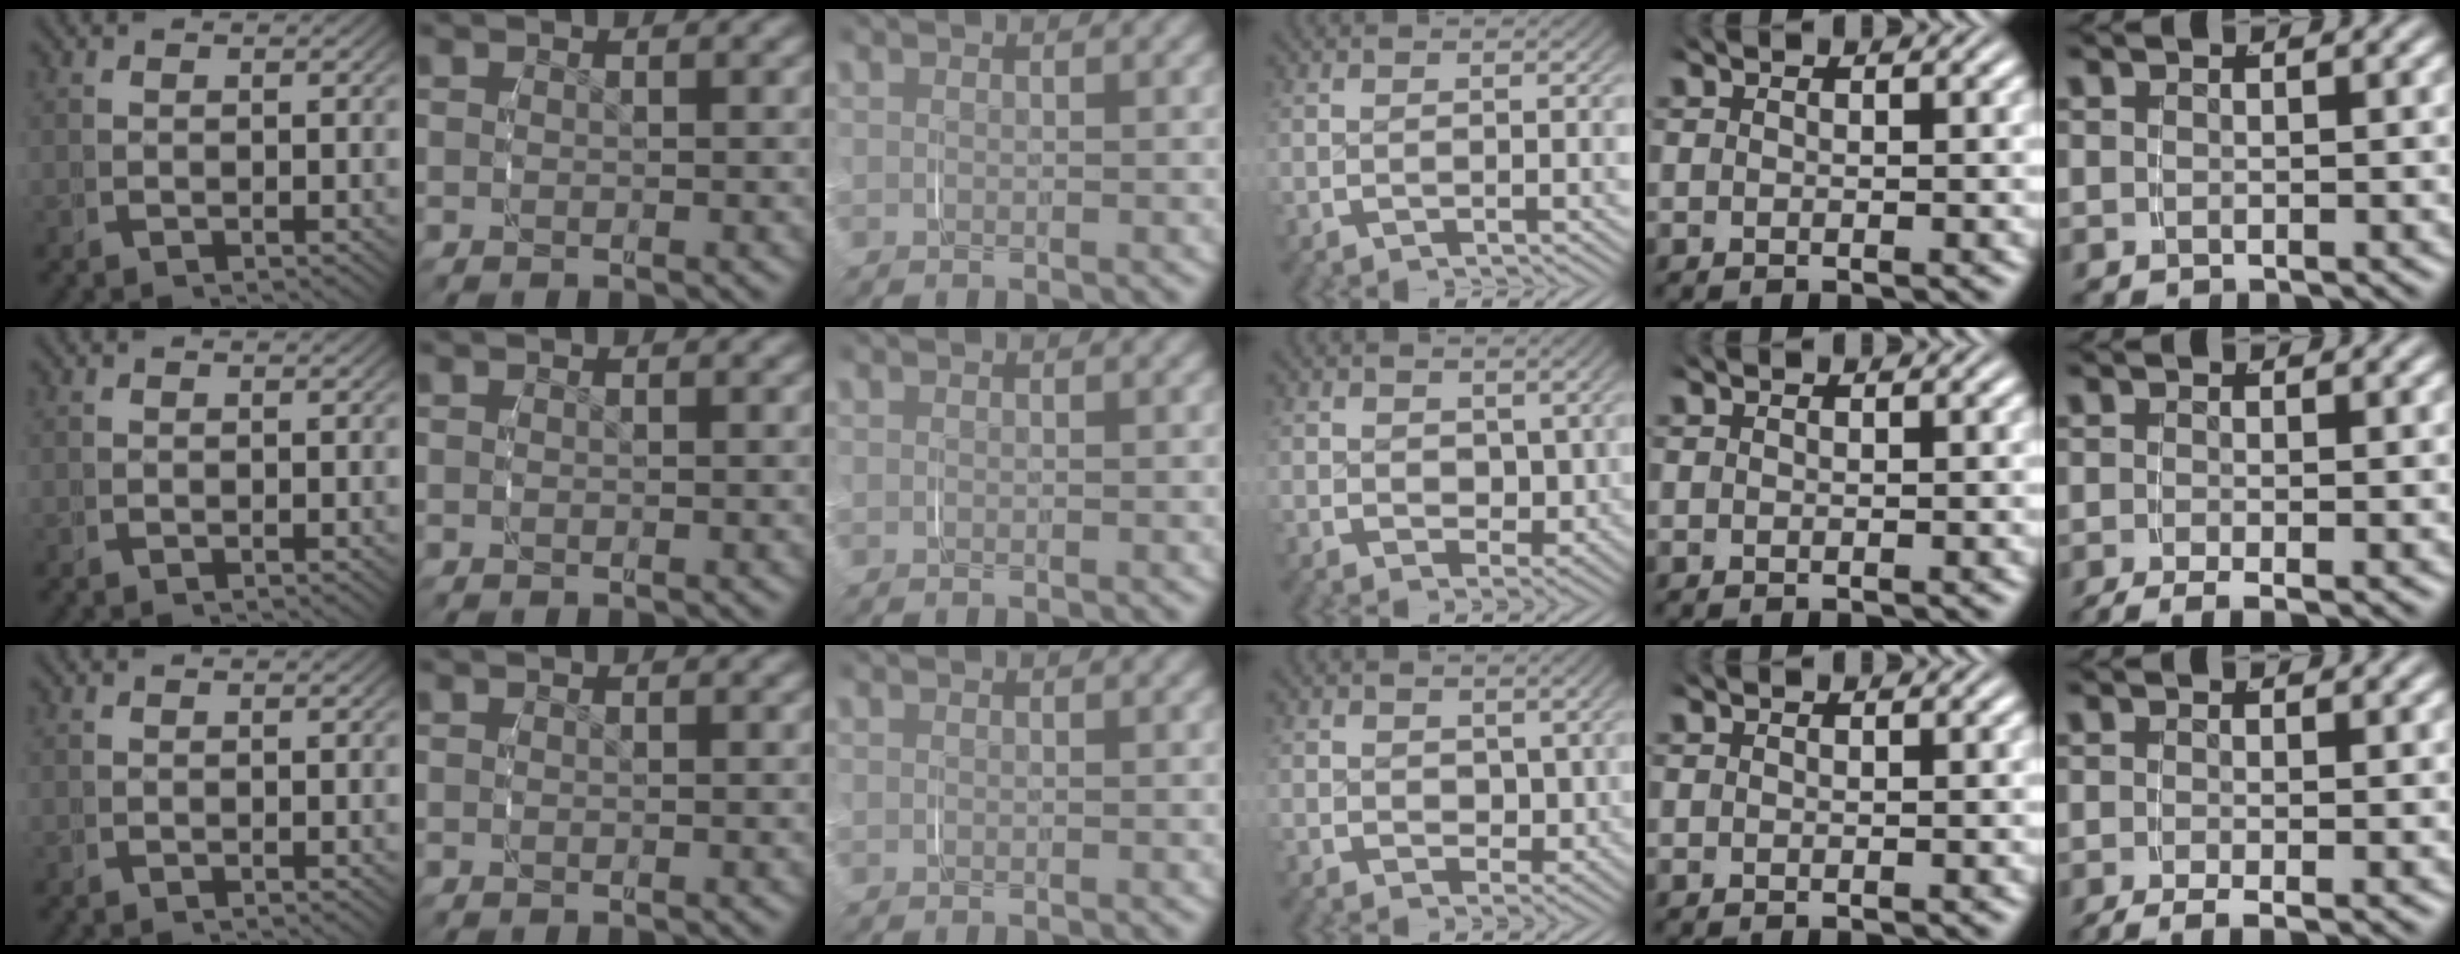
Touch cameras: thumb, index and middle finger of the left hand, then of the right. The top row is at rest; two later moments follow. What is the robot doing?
{"motion": "grasp_and_lifting", "object": "toothpaste"}